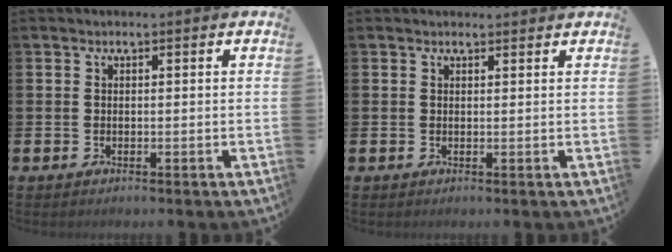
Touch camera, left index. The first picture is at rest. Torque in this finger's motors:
{"motor_torque": [0.33, -0.43, 0.00, -0.01]}